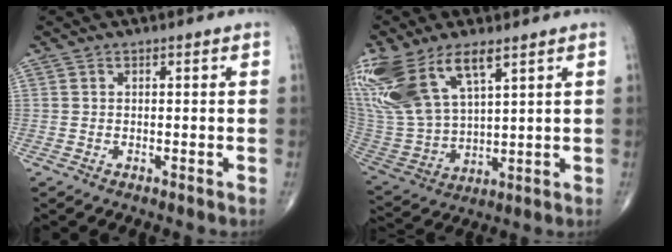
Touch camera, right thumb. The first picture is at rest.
{"total": 20.6, "force": [10.8, 9.6, 14.6], "torque": [-0.330, -0.025, 0.227]}